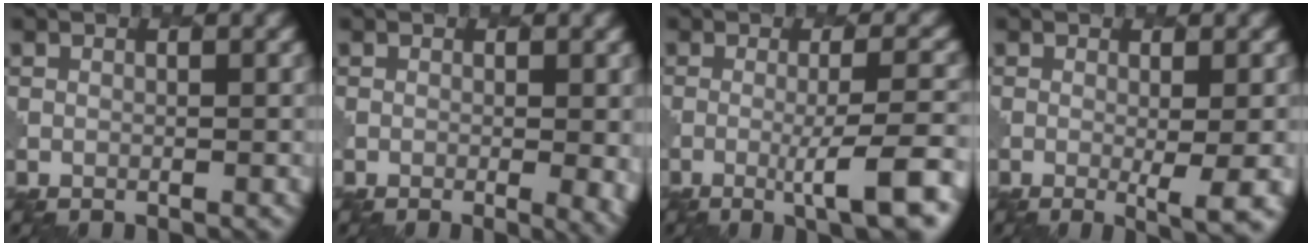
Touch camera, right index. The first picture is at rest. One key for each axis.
{"total": 4.1, "fx": -0.6, "fy": 1.6, "fz": 3.7, "tx": -0.038, "ty": -0.006, "tz": -0.003}
{"total": 5.8, "fx": -1.9, "fy": 0.7, "fz": 5.4, "tx": -0.080, "ty": 0.005, "tz": -0.041}
{"total": 4.4, "fx": -0.7, "fy": 0.9, "fz": 4.3, "tx": -0.065, "ty": -0.009, "tz": -0.010}